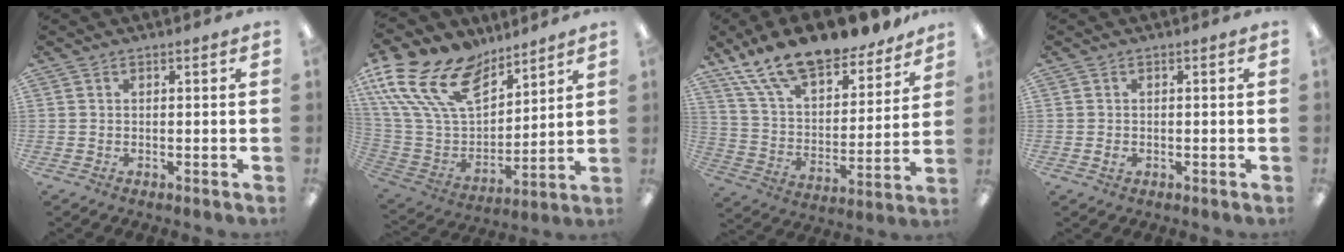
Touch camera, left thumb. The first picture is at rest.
{"total": 21.9, "force": [13.5, 12.5, 11.8], "torque": [-0.269, -0.078, 0.249]}
{"total": 19.6, "force": [15.9, 6.7, 9.3], "torque": [-0.177, -0.104, 0.283]}
{"total": 1.1, "force": [-0.2, 0.8, 0.8], "torque": [-0.013, 0.001, -0.004]}